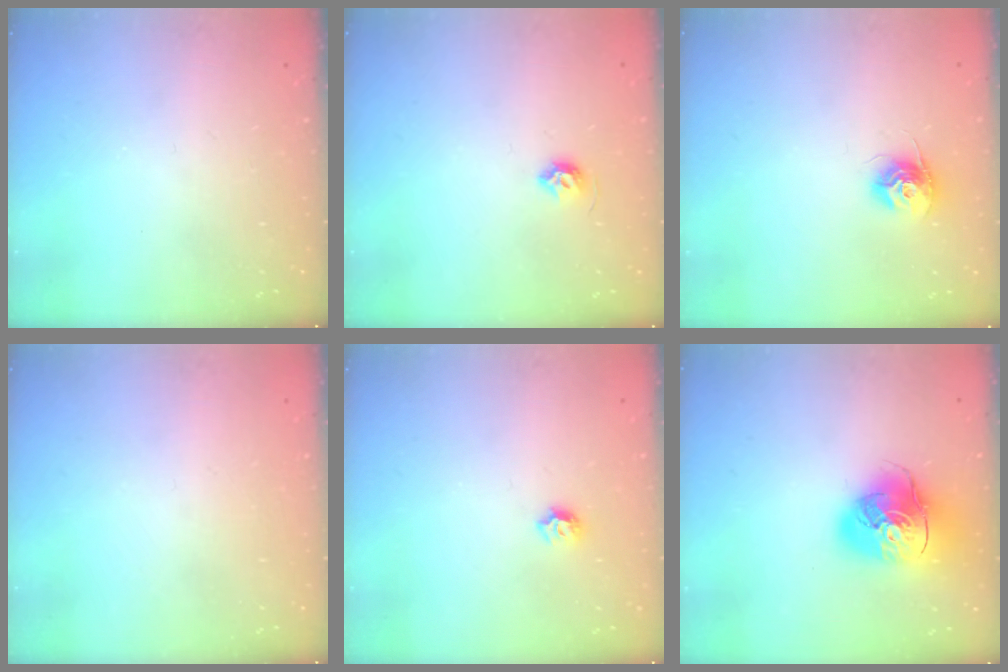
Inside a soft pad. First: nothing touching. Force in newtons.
{"total": 5.7, "press": 5.7, "slide": 0.7}
{"total": 10.6, "press": 10.6, "slide": 0.7}
{"total": 0.7, "press": 0.7, "slide": 0.1}
{"total": 5.5, "press": 5.4, "slide": 0.7}
{"total": 16.2, "press": 16.0, "slide": 2.4}